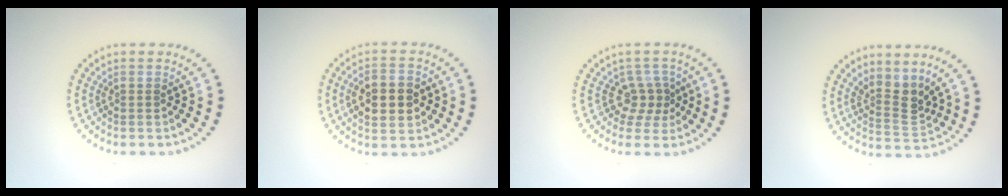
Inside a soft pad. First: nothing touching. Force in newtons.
{"total": 5.2, "press": 5.2, "slide": 0.2}
{"total": 2.5, "press": 1.7, "slide": 1.9}
{"total": 2.9, "press": 2.1, "slide": 2.0}